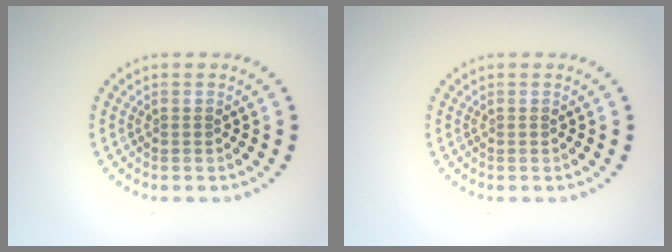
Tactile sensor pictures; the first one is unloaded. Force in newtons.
{"total": 0.0}